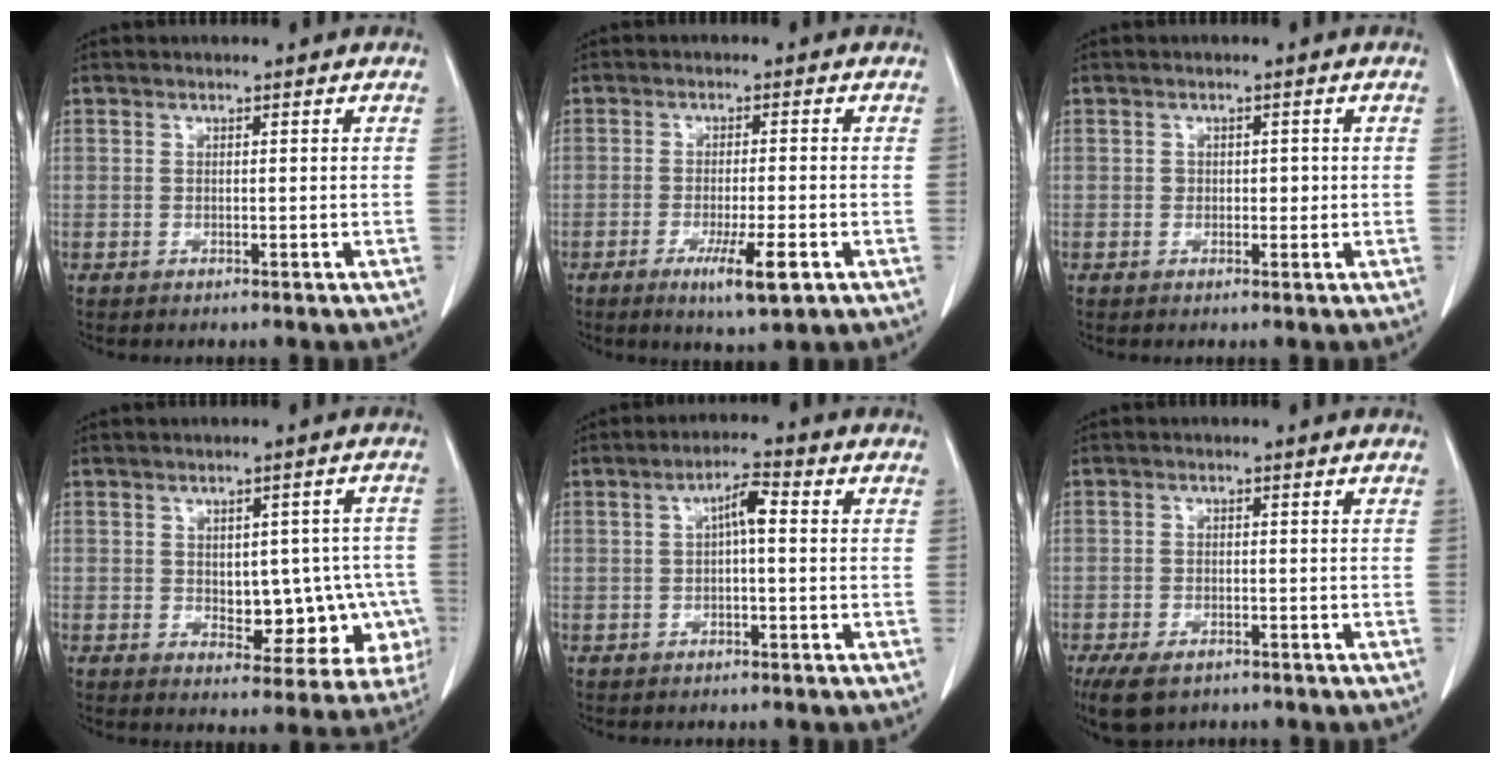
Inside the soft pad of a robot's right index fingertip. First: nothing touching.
{"total": 6.3, "force": [-2.9, 0.5, 5.6], "torque": [-0.095, -0.012, -0.044]}
{"total": 1.6, "force": [0.0, 1.2, 1.1], "torque": [-0.013, 0.004, 0.000]}
{"total": 11.7, "force": [-2.1, 6.4, 9.5], "torque": [-0.102, 0.022, -0.010]}
{"total": 3.7, "force": [0.3, 0.8, 3.6], "torque": [-0.060, 0.013, 0.002]}
{"total": 6.2, "force": [-4.4, 3.0, 3.1], "torque": [-0.054, -0.007, -0.067]}